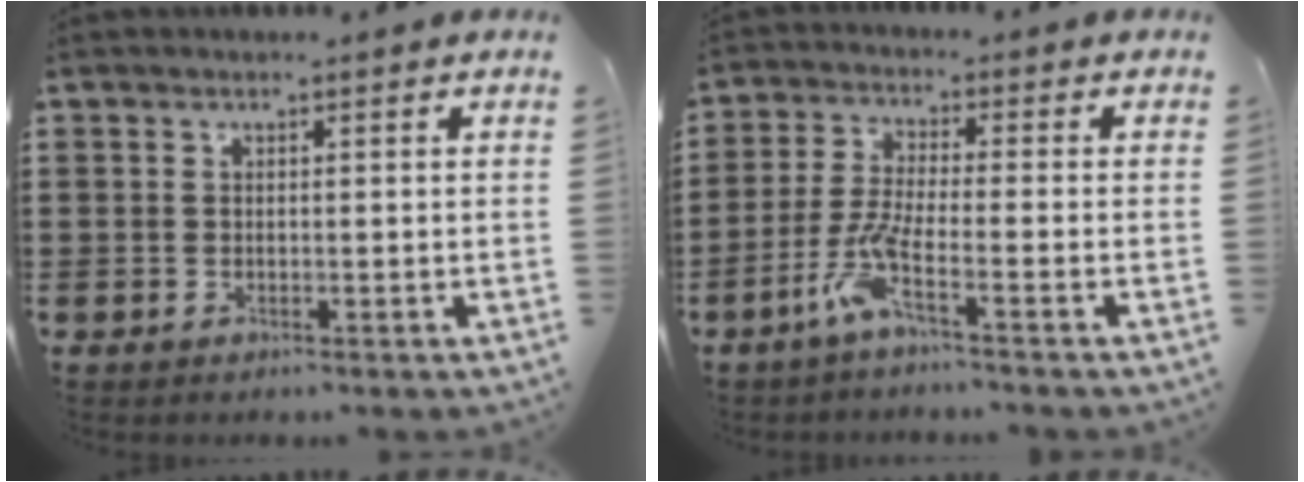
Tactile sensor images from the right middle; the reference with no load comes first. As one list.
[{"total": 5.6, "force": [-3.3, 0.4, 4.5], "torque": [-0.104, -0.008, -0.065]}]